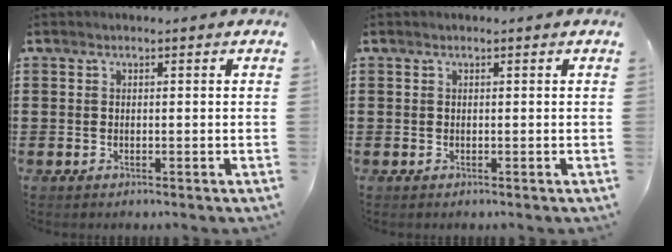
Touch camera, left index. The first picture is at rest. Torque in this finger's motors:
{"motor_torque": [-0.02, -0.02, 0.00, 0.00]}